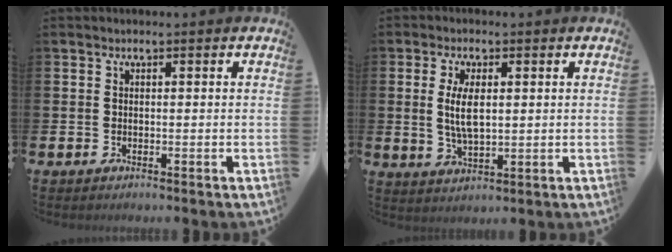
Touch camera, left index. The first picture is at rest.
{"total": 5.1, "force": [1.2, 2.1, 4.5], "torque": [-0.076, -0.001, 0.017]}